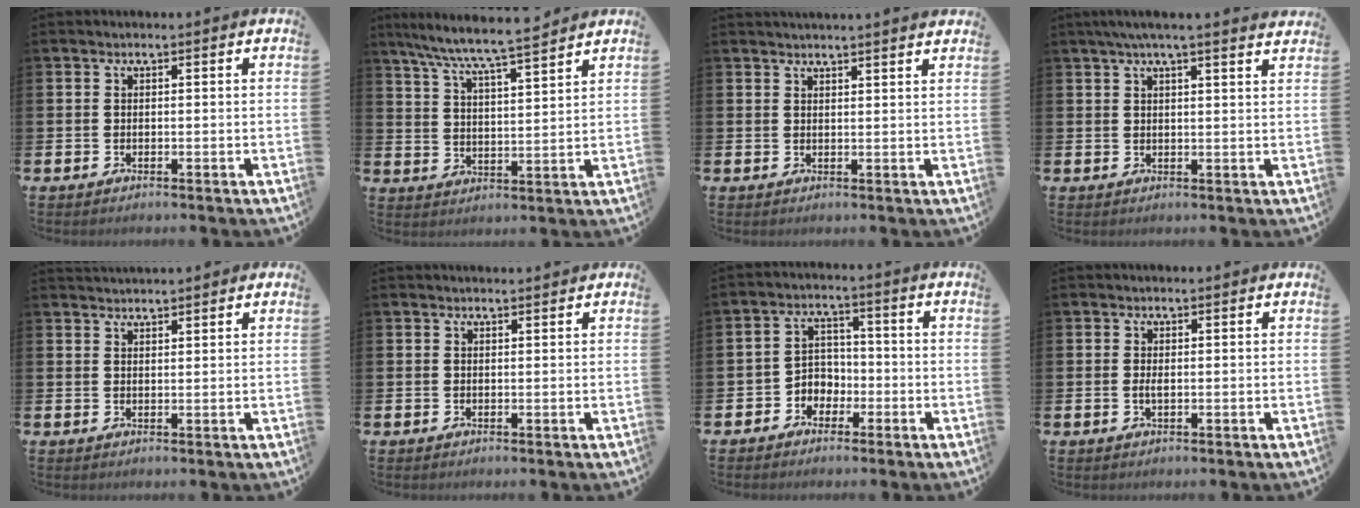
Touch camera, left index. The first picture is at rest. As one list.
[{"total": 7.5, "force": [7.2, -0.1, 2.3], "torque": [-0.073, -0.046, 0.125]}, {"total": 2.1, "force": [2.1, -0.4, -0.1], "torque": [0.007, -0.012, 0.038]}, {"total": 3.7, "force": [3.3, -0.2, 1.8], "torque": [-0.035, -0.007, 0.057]}, {"total": 2.2, "force": [2.2, 0.3, 0.2], "torque": [0.006, -0.010, 0.037]}, {"total": 0.7, "force": [0.7, 0.1, 0.1], "torque": [0.013, -0.004, 0.009]}, {"total": 3.3, "force": [-1.7, 2.8, 0.7], "torque": [-0.027, 0.001, -0.043]}, {"total": 1.0, "force": [-0.1, 0.3, 1.0], "torque": [-0.013, 0.000, -0.004]}]